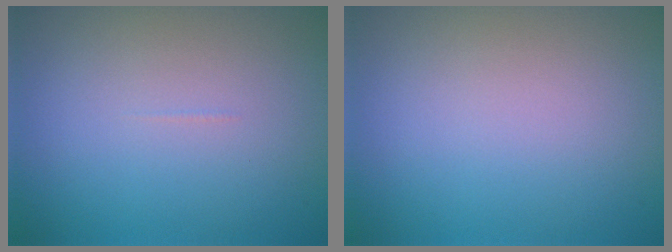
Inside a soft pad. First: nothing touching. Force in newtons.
{"total": 0.0}